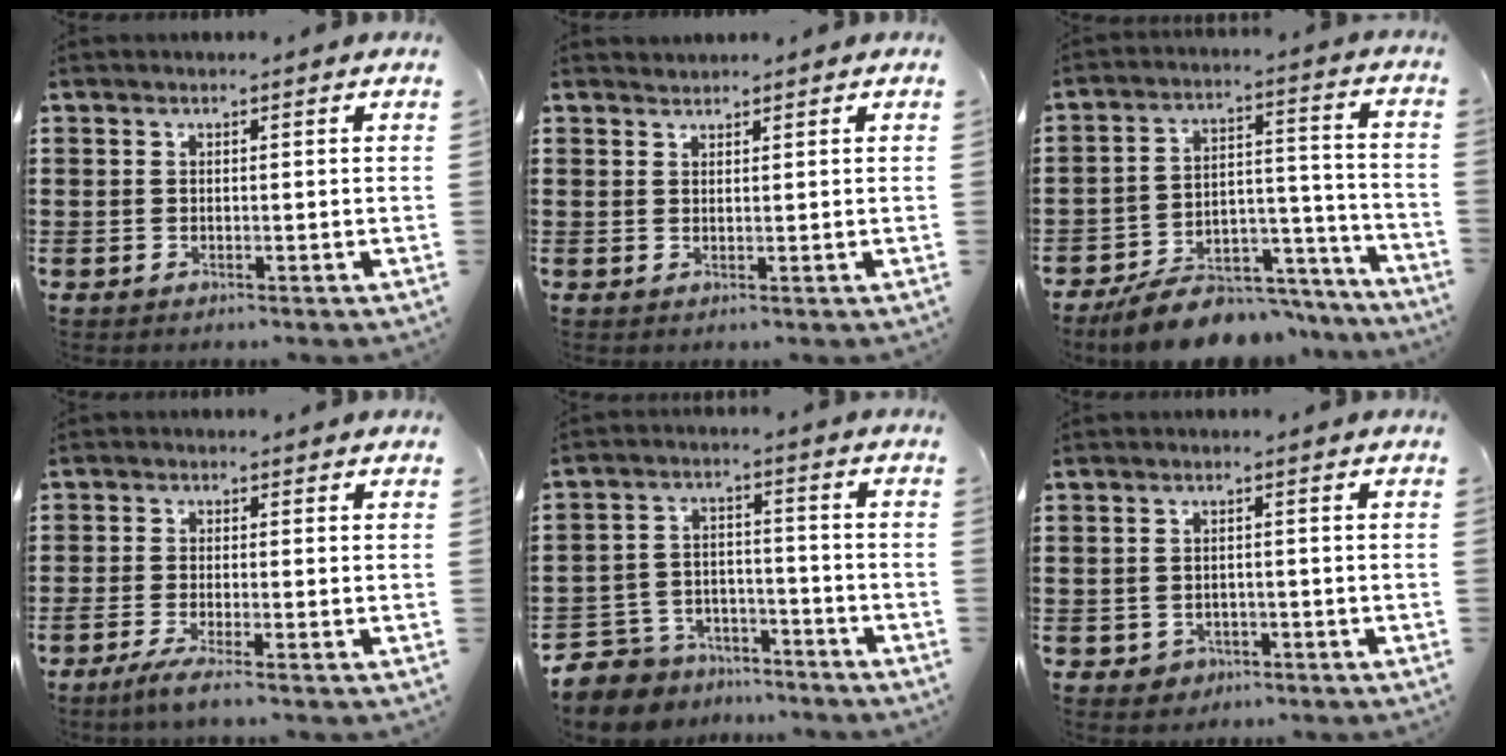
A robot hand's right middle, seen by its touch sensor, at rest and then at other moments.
{"total": 1.0, "force": [1.0, 0.2, -0.3], "torque": [0.003, -0.001, 0.020]}
{"total": 8.8, "force": [-7.7, 3.2, 2.7], "torque": [-0.036, 0.040, -0.142]}
{"total": 2.7, "force": [-1.8, -0.1, 1.9], "torque": [-0.046, -0.008, -0.037]}
{"total": 7.3, "force": [-6.9, 2.3, 0.2], "torque": [-0.028, 0.016, -0.143]}
{"total": 1.6, "force": [-1.1, 1.1, 0.0], "torque": [-0.007, 0.002, -0.027]}